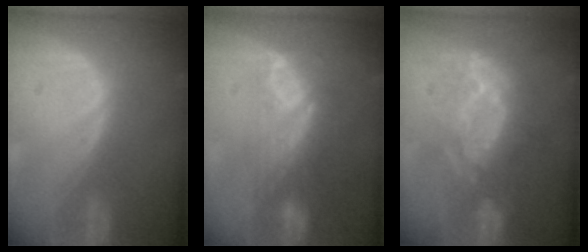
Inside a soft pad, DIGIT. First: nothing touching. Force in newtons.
{"total": 7.5, "press": 6.6, "slide": 3.6}
{"total": 9.0, "press": 8.9, "slide": 1.7}